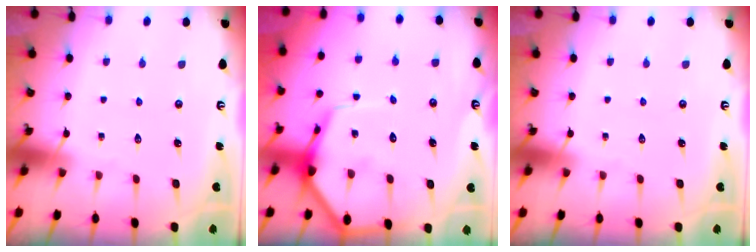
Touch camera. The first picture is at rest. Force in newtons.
{"total": 11.0, "press": 10.9, "slide": 1.1}
{"total": 0.0}